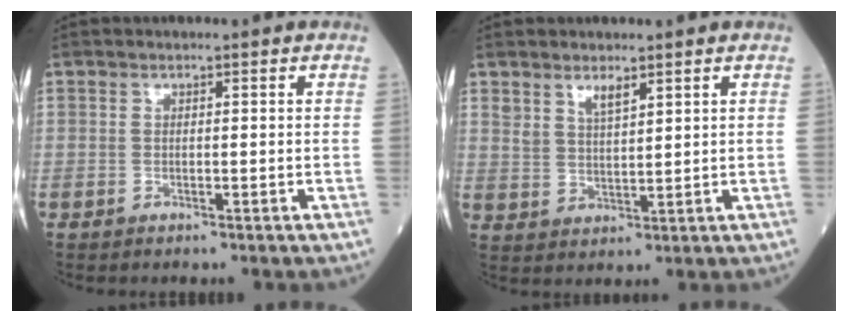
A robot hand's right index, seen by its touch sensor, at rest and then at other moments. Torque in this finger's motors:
{"motor_torque": [-0.01, 0.04, 0.03, 0.04]}